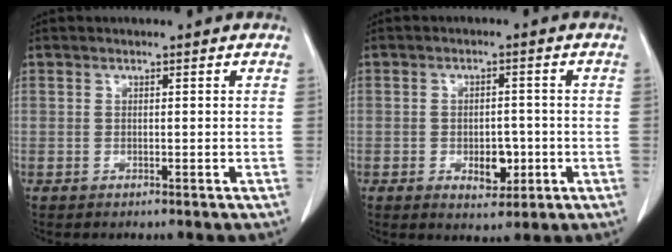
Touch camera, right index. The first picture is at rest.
{"total": 4.5, "force": [-1.3, 2.6, 3.5], "torque": [-0.041, 0.003, -0.007]}